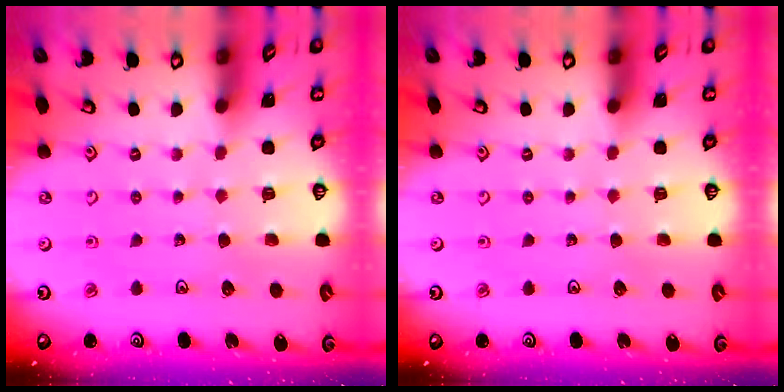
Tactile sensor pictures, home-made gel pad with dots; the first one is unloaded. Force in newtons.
{"total": 0.0}